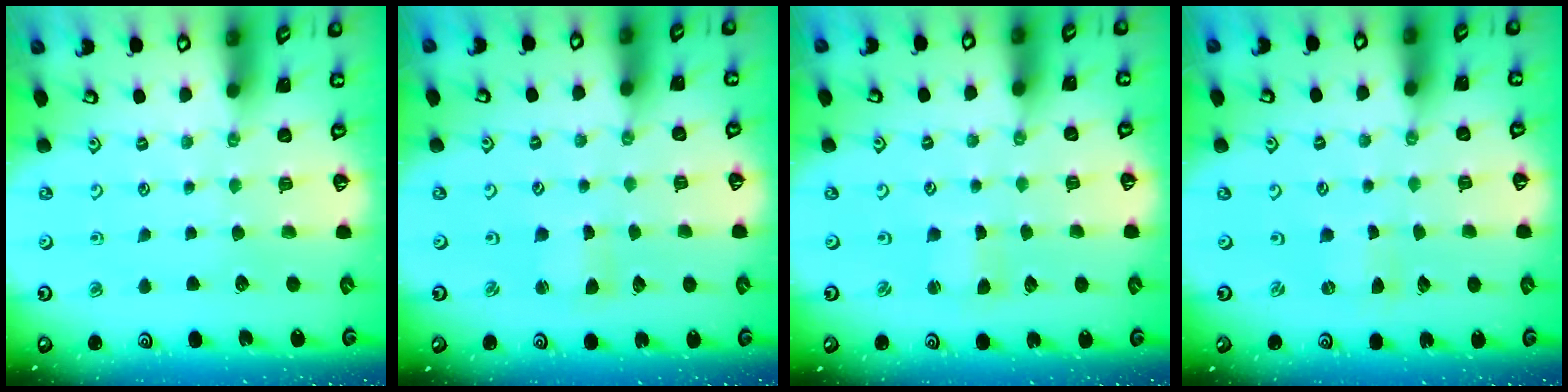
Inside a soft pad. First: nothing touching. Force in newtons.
{"total": 1.4, "press": 1.3, "slide": 0.3}
{"total": 0.9, "press": 0.9, "slide": 0.2}
{"total": 0.0}